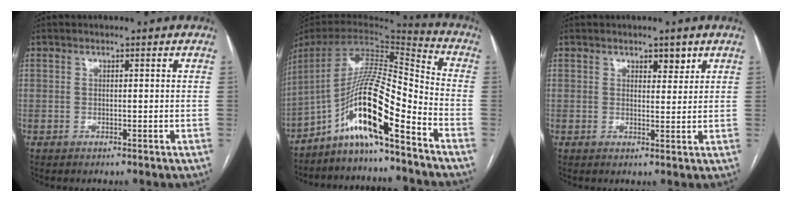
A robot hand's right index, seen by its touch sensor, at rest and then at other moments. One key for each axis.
{"total": 15.1, "fx": -9.2, "fy": 0.4, "fz": 12.0, "tx": -0.220, "ty": 0.018, "tz": -0.166}
{"total": 2.4, "fx": 1.6, "fy": 1.1, "fz": 1.4, "tx": -0.017, "ty": -0.005, "tz": 0.024}